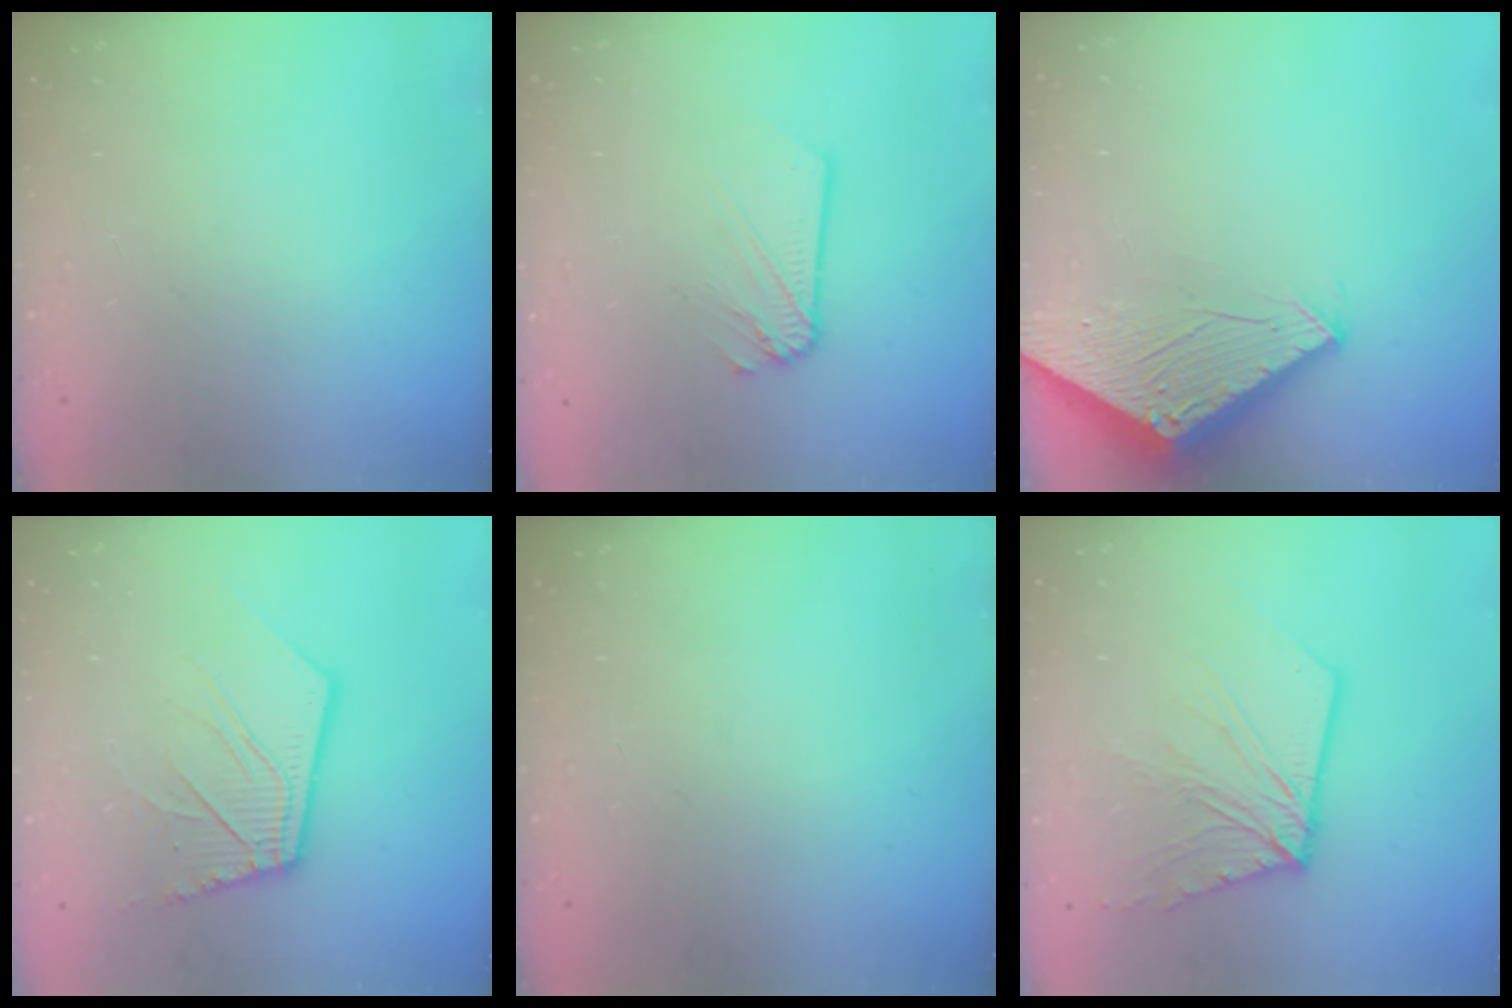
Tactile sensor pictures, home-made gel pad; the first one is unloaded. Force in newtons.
{"total": 2.5, "press": 2.5, "slide": 0.1}
{"total": 2.8, "press": 2.8, "slide": 0.1}
{"total": 12.4, "press": 12.3, "slide": 1.7}
{"total": 0.0}
{"total": 10.6, "press": 10.5, "slide": 1.4}